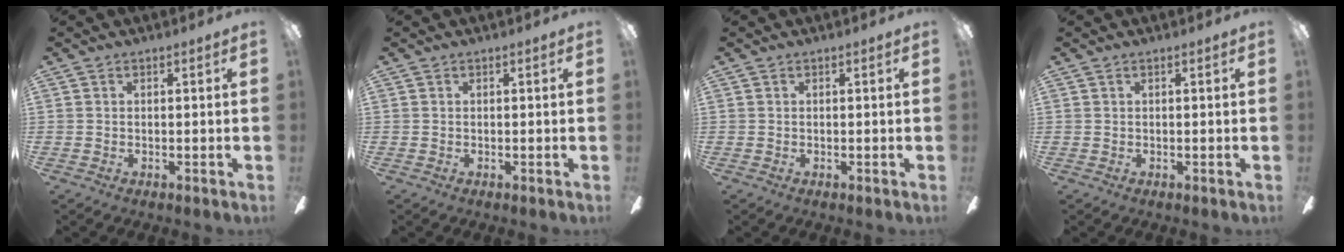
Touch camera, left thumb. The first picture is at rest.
{"total": 0.0}
{"total": 0.0}
{"total": 0.0}